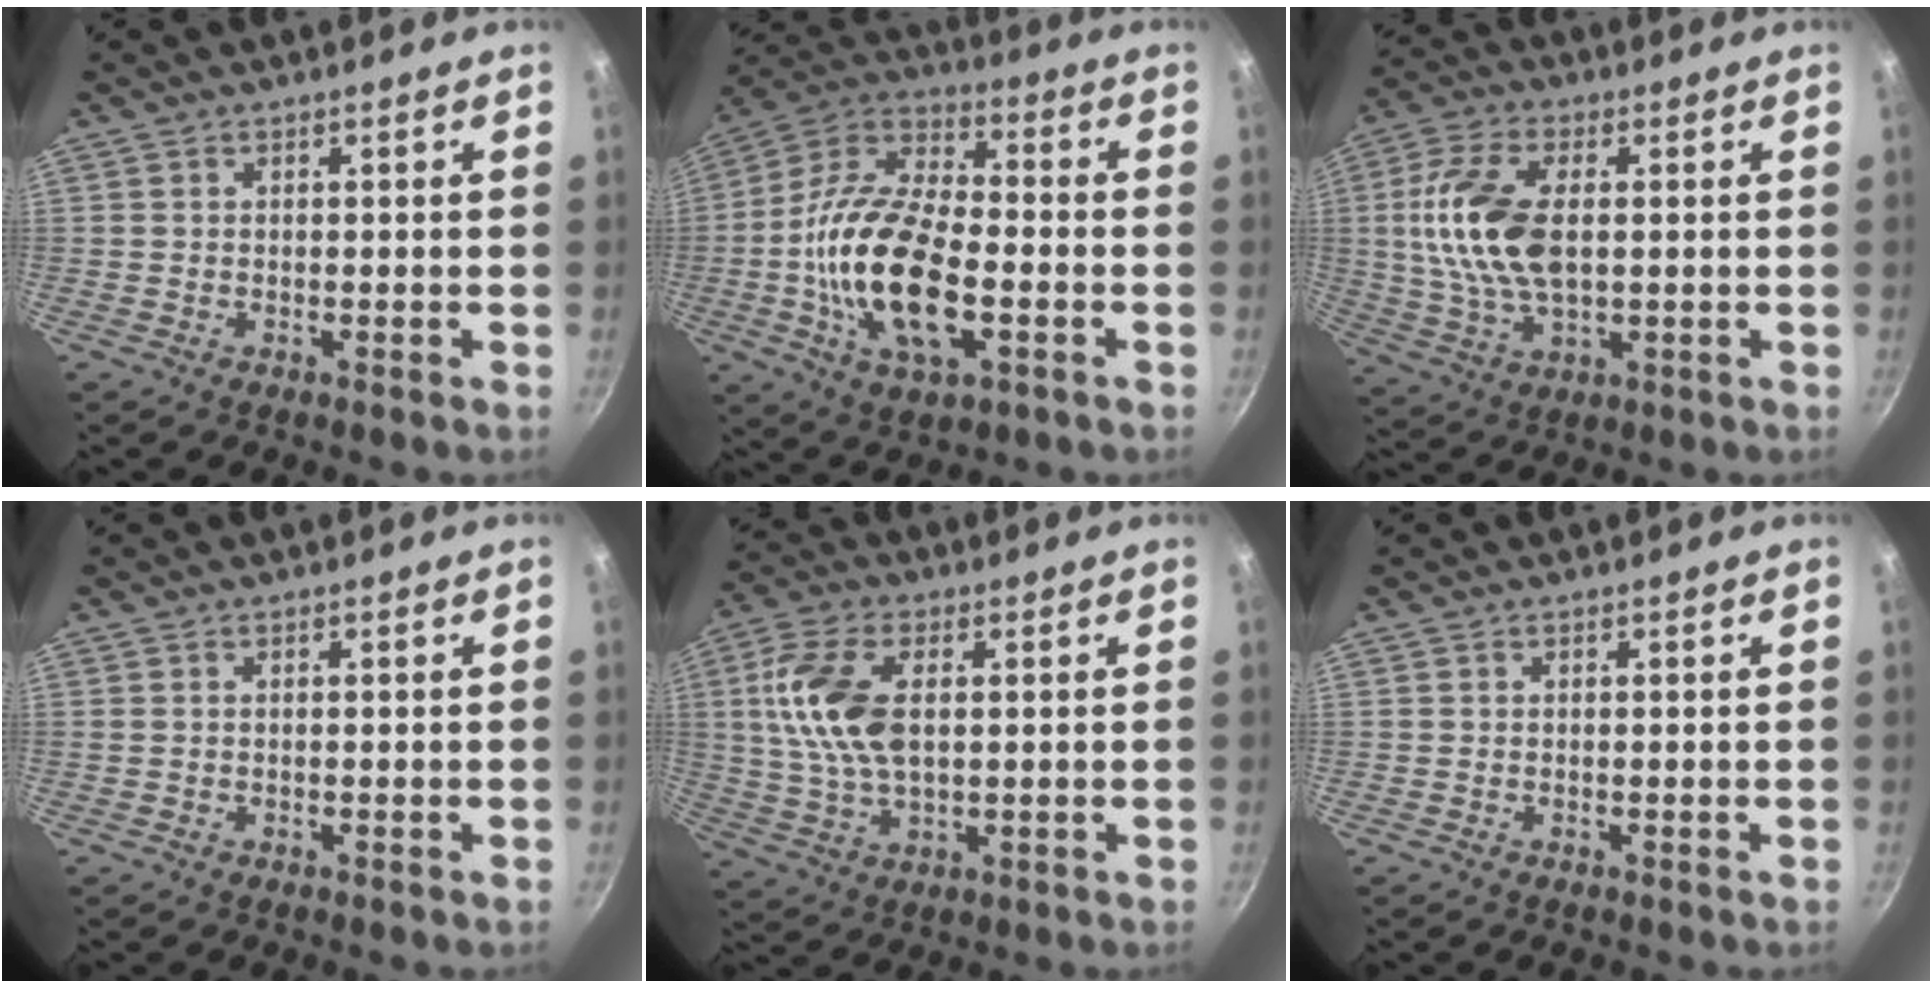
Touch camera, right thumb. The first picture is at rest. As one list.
[{"total": 21.1, "force": [-4.2, 10.3, 17.9], "torque": [-0.334, 0.028, -0.091]}, {"total": 14.7, "force": [1.5, 8.0, 12.2], "torque": [-0.236, 0.004, 0.024]}, {"total": 0.0}, {"total": 12.7, "force": [2.1, 7.1, 10.3], "torque": [-0.199, 0.004, 0.037]}, {"total": 0.0}]